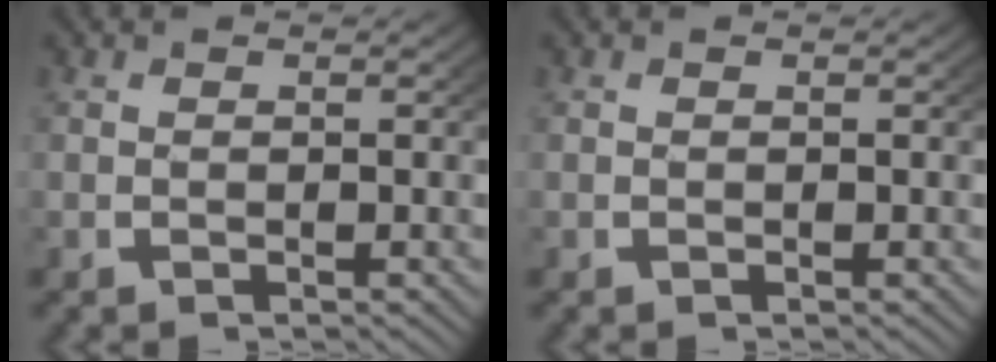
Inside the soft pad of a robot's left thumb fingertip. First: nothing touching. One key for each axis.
{"total": 0.0}